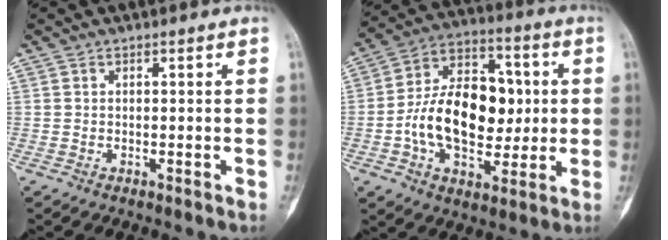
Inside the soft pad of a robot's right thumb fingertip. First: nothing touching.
{"total": 19.8, "force": [-0.5, 12.6, 15.2], "torque": [-0.225, 0.028, -0.005]}